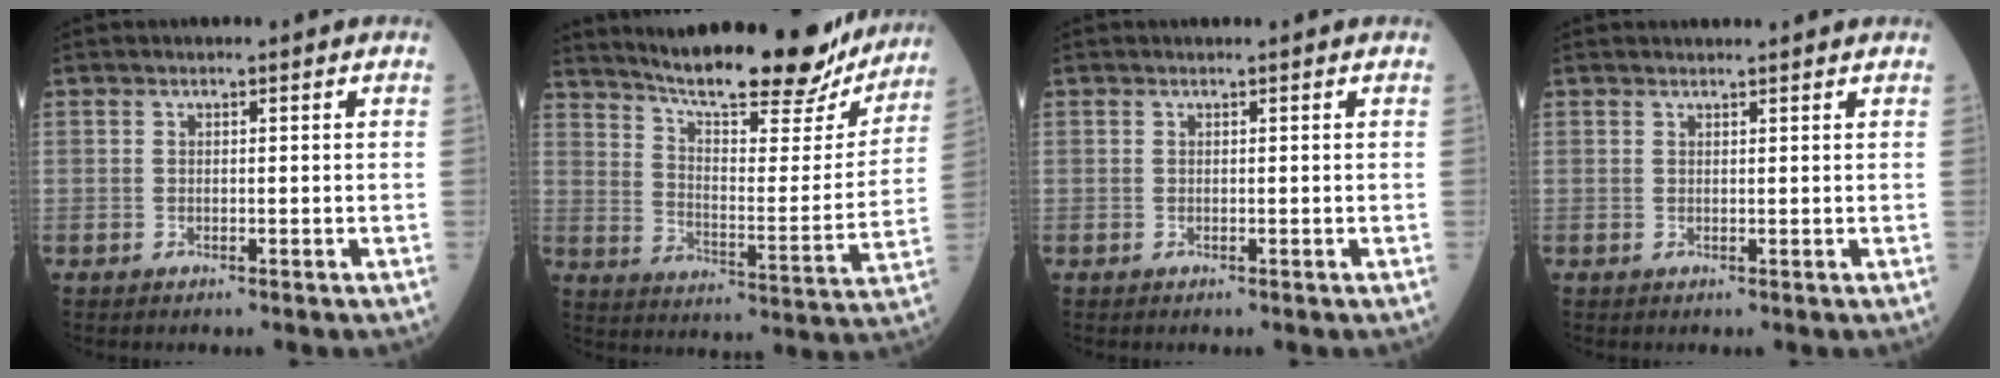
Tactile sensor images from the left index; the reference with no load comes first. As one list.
[{"total": 24.9, "force": [21.3, 4.5, 12.0], "torque": [-0.184, -0.030, 0.288]}, {"total": 0.7, "force": [0.6, 0.0, 0.1], "torque": [-0.006, 0.004, 0.007]}, {"total": 2.9, "force": [2.8, 0.2, 0.6], "torque": [-0.010, 0.013, 0.032]}]